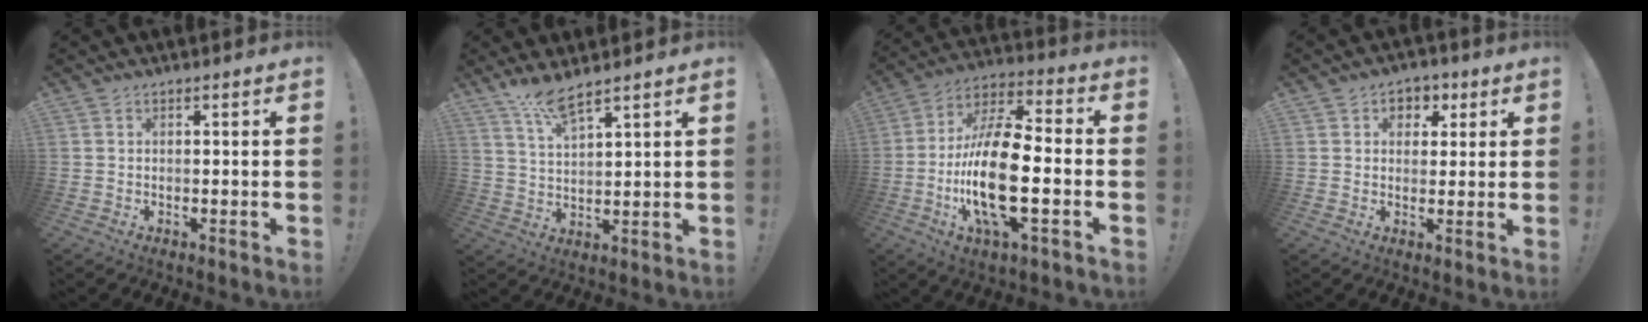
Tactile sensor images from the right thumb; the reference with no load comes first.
{"total": 7.7, "force": [6.4, 1.0, 4.2], "torque": [-0.081, -0.032, 0.113]}
{"total": 21.1, "force": [-4.4, 8.5, 18.8], "torque": [-0.371, 0.016, -0.075]}
{"total": 5.5, "force": [1.7, 4.8, 2.0], "torque": [-0.016, -0.005, 0.031]}